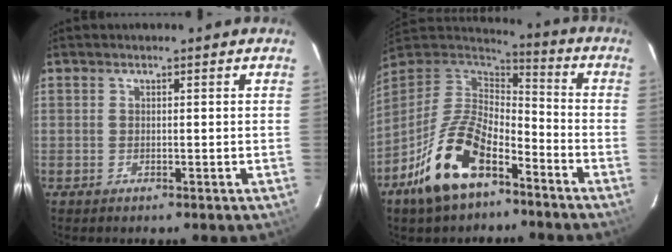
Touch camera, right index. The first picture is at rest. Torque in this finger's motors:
{"motor_torque": [1.10, -1.04, 1.05, 0.21]}